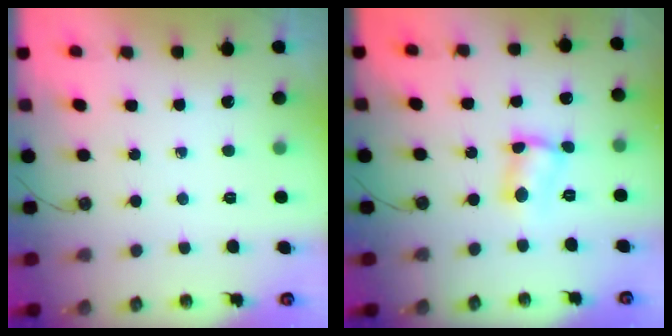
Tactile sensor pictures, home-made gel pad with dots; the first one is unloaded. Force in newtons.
{"total": 4.8, "press": 4.8, "slide": 0.2}